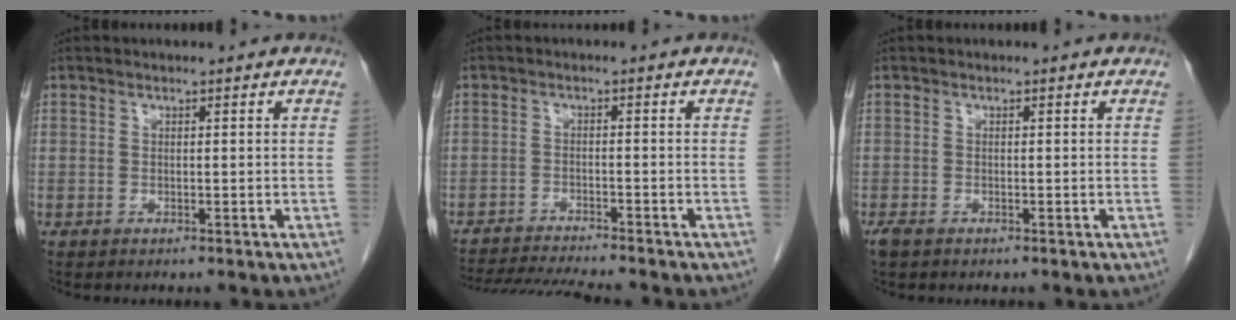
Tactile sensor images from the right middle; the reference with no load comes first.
{"total": 10.1, "force": [-9.4, -0.5, 3.8], "torque": [-0.057, -0.014, -0.150]}
{"total": 1.5, "force": [-1.0, 0.7, 0.9], "torque": [-0.025, -0.004, -0.015]}